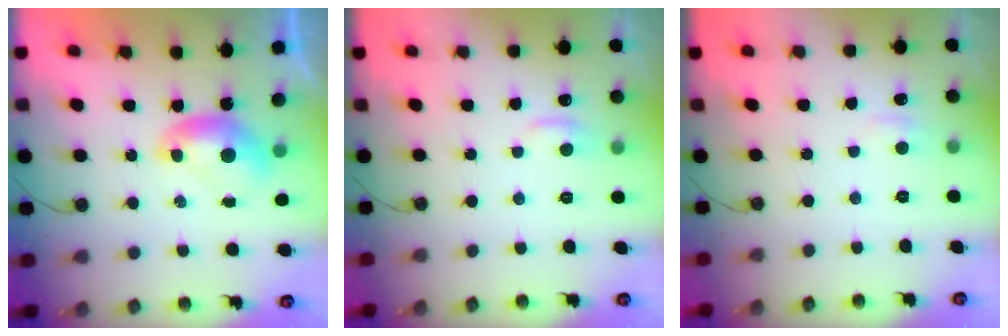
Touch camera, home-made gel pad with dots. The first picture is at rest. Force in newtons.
{"total": 0.8, "press": 0.2, "slide": 0.8}
{"total": 2.7, "press": 2.7, "slide": 0.5}